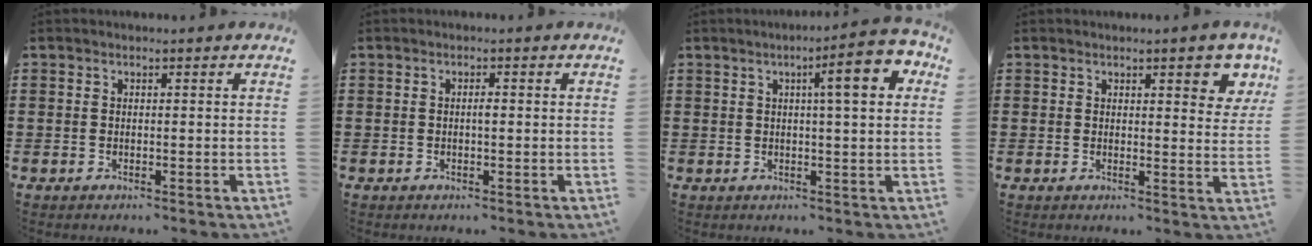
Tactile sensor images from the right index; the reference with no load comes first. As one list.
[{"total": 1.0, "force": [-0.1, 0.2, 1.0], "torque": [-0.019, -0.003, -0.001]}, {"total": 8.4, "force": [2.9, 1.2, 7.8], "torque": [-0.116, -0.009, 0.036]}, {"total": 4.2, "force": [2.3, 1.3, 3.3], "torque": [-0.045, -0.003, 0.035]}]